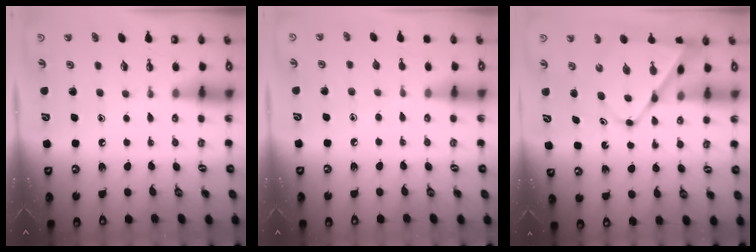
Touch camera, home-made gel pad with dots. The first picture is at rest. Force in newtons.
{"total": 4.2, "press": 4.2, "slide": 0.5}
{"total": 11.6, "press": 11.5, "slide": 0.9}